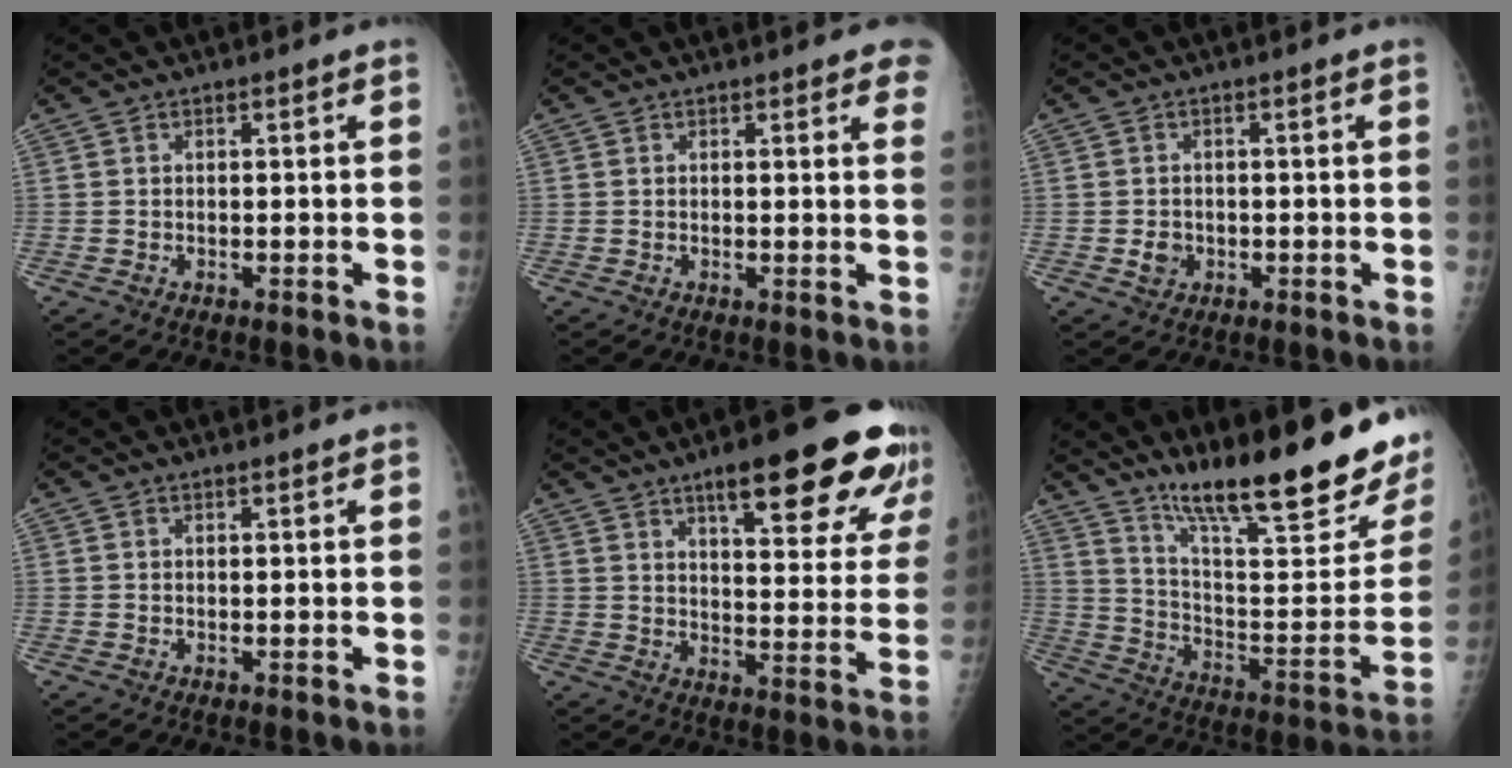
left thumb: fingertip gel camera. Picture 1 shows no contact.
{"total": 5.5, "force": [4.1, 1.5, 3.3], "torque": [-0.016, -0.008, 0.032]}
{"total": 2.3, "force": [-0.5, 2.0, 1.0], "torque": [-0.009, 0.003, -0.005]}
{"total": 0.6, "force": [0.5, 0.1, 0.2], "torque": [-0.006, -0.002, 0.008]}
{"total": 21.4, "force": [13.3, 5.4, 15.9], "torque": [-0.178, -0.047, 0.178]}
{"total": 28.8, "force": [19.3, 5.2, 20.7], "torque": [-0.289, -0.085, 0.302]}